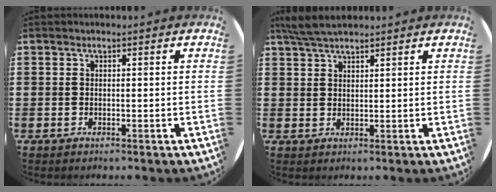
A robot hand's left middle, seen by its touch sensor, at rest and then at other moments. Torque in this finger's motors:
{"motor_torque": [0.45, -0.46, 0.06, 0.05]}